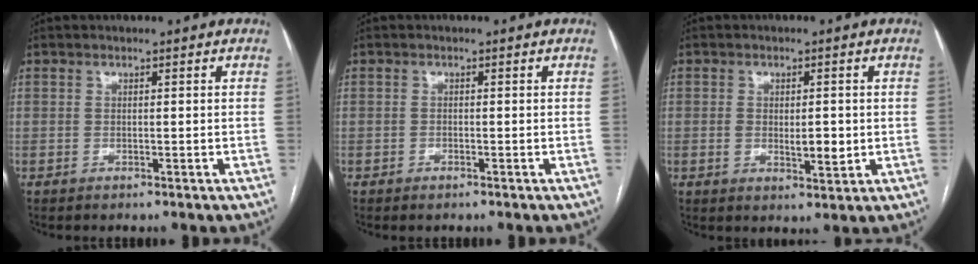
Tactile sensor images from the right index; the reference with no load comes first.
{"total": 0.7, "force": [-0.5, 0.2, 0.4], "torque": [-0.011, -0.002, -0.004]}
{"total": 4.5, "force": [-0.3, 1.8, 4.1], "torque": [-0.065, -0.006, 0.001]}